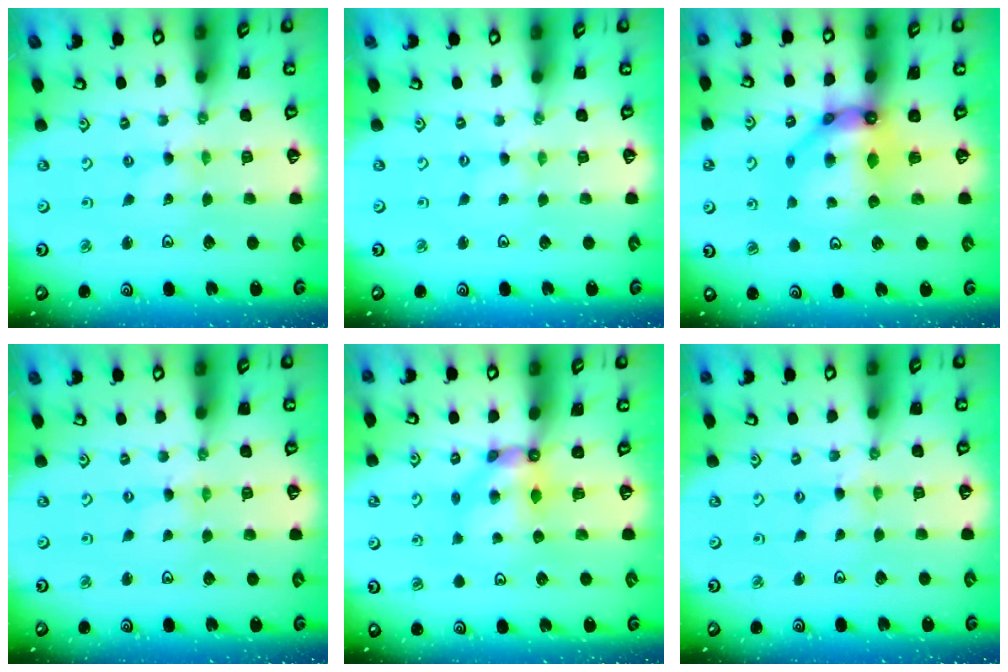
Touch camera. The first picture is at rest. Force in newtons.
{"total": 0.0}
{"total": 11.5, "press": 11.4, "slide": 1.3}
{"total": 0.0}
{"total": 6.5, "press": 6.5, "slide": 0.3}
{"total": 0.0}